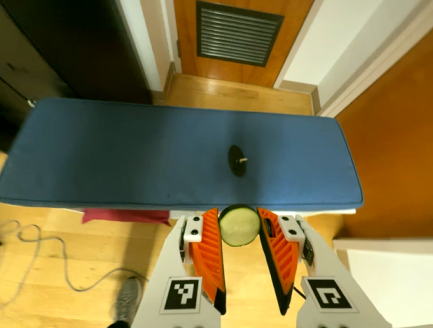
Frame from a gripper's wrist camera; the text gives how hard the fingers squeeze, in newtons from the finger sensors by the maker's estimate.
{"total": 7.6, "left": 7.5, "right": 7.8}